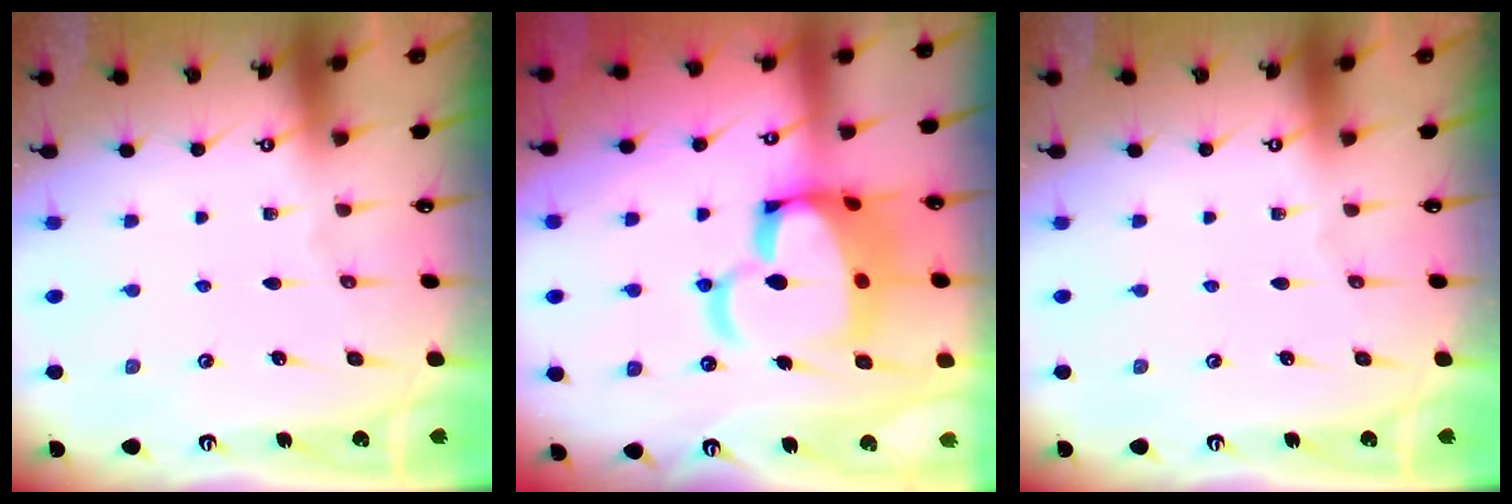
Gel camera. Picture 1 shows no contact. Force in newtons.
{"total": 15.9, "press": 15.8, "slide": 1.8}
{"total": 0.0}